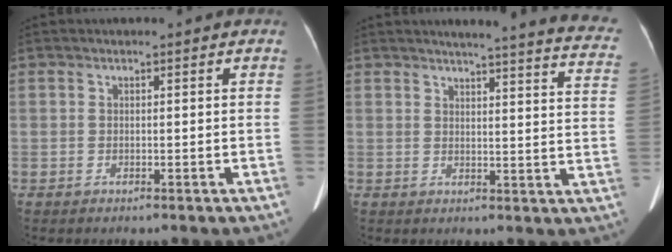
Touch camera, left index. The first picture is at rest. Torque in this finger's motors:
{"motor_torque": [0.45, -0.84, 0.10, 0.05]}